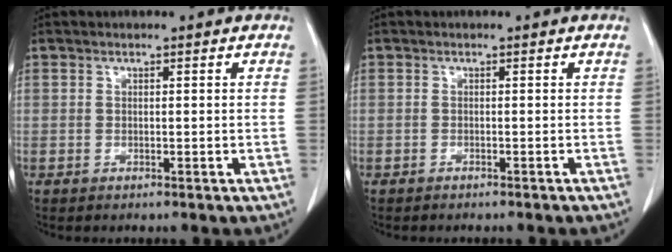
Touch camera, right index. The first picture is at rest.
{"total": 1.6, "force": [-1.4, 0.2, 0.6], "torque": [-0.010, -0.001, -0.017]}